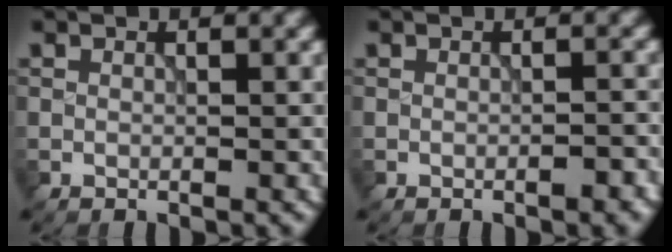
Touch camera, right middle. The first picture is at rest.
{"total": 1.4, "force": [-0.7, 0.4, 1.2], "torque": [-0.014, 0.003, -0.009]}